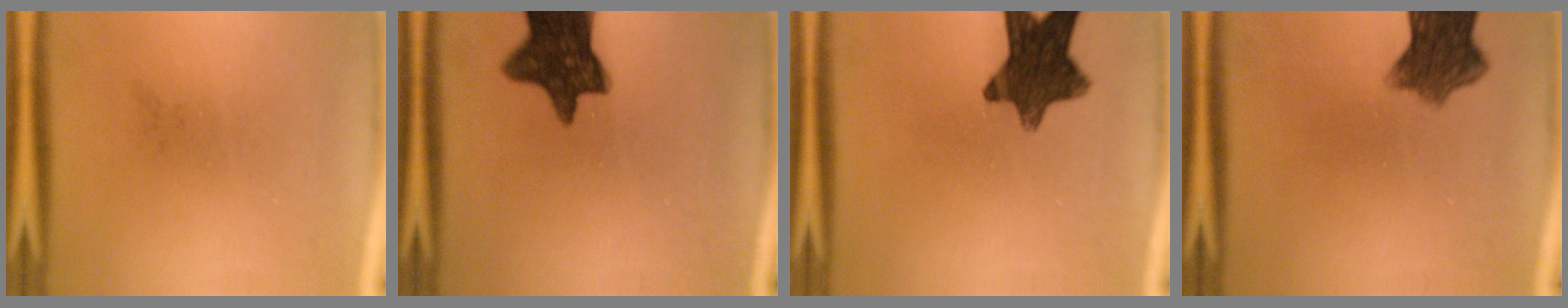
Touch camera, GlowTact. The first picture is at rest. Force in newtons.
{"total": 11.9}
{"total": 11.5}
{"total": 8.1}